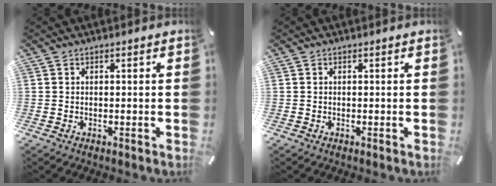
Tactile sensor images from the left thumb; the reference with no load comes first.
{"total": 0.0}